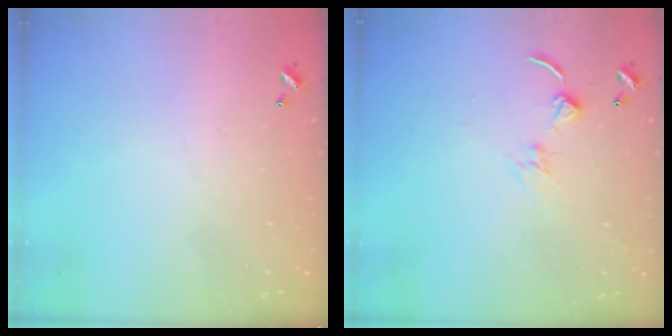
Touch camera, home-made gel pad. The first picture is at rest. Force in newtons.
{"total": 1.4, "press": 1.3, "slide": 0.3}